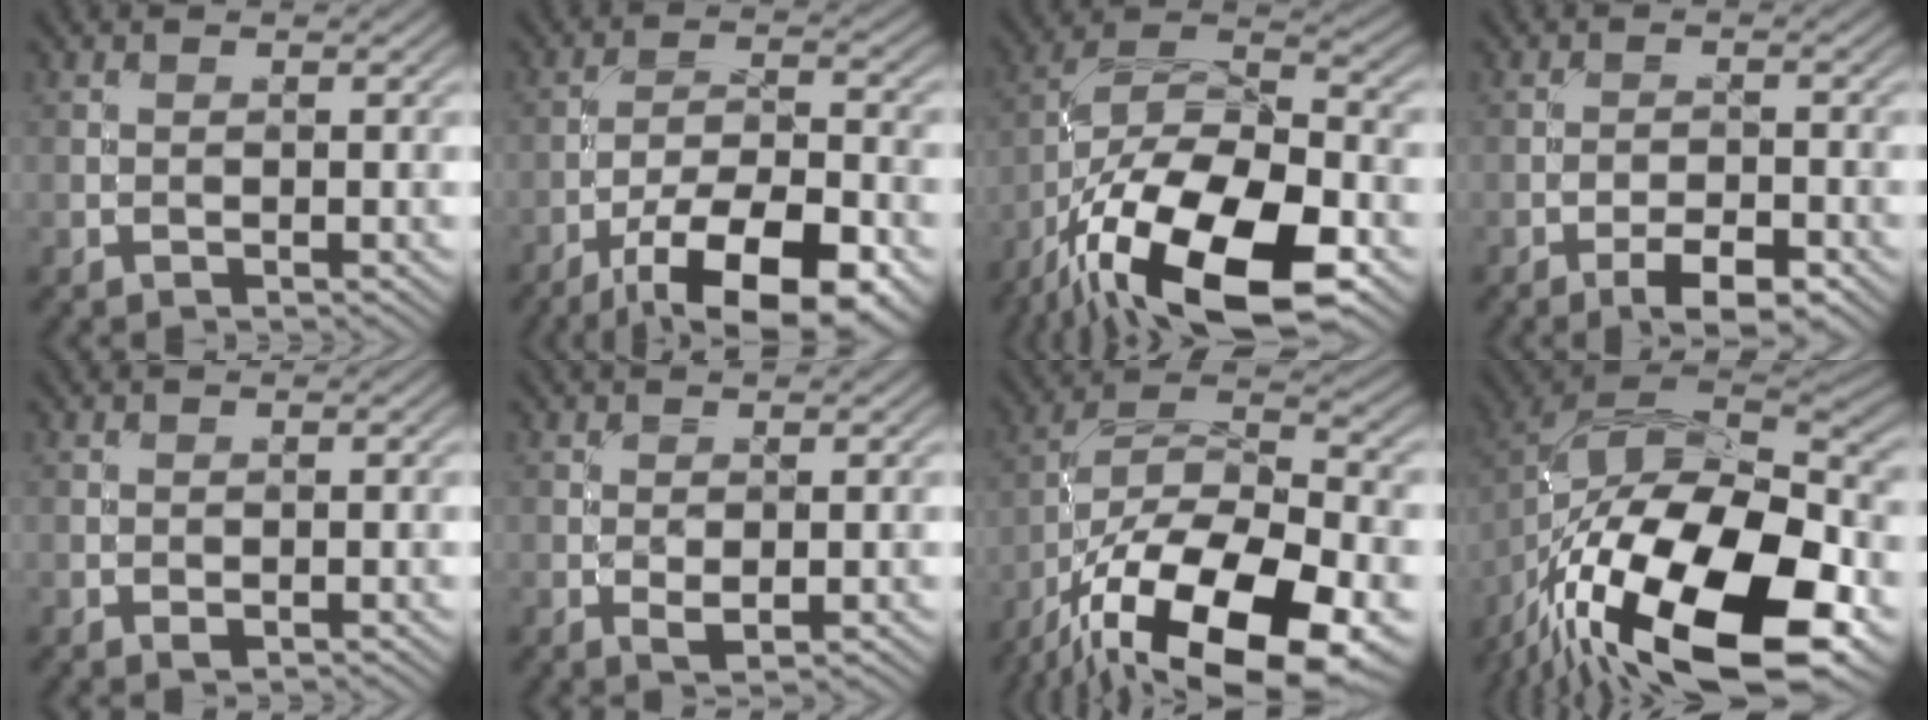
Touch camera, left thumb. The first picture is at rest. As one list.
[{"total": 14.7, "force": [-9.2, 5.1, 10.2], "torque": [-0.171, -0.021, -0.141]}, {"total": 18.6, "force": [-10.5, 7.6, 13.4], "torque": [-0.247, -0.018, -0.188]}, {"total": 4.6, "force": [-2.9, 1.4, 3.3], "torque": [-0.053, 0.006, -0.047]}, {"total": 0.6, "force": [-0.1, 0.4, 0.5], "torque": [-0.007, -0.001, -0.003]}, {"total": 1.8, "force": [-0.1, 0.8, 1.6], "torque": [-0.029, -0.004, 0.000]}, {"total": 19.6, "force": [-11.9, 7.7, 13.5], "torque": [-0.229, -0.040, -0.189]}, {"total": 20.5, "force": [-10.6, 8.9, 15.1], "torque": [-0.308, -0.024, -0.162]}]